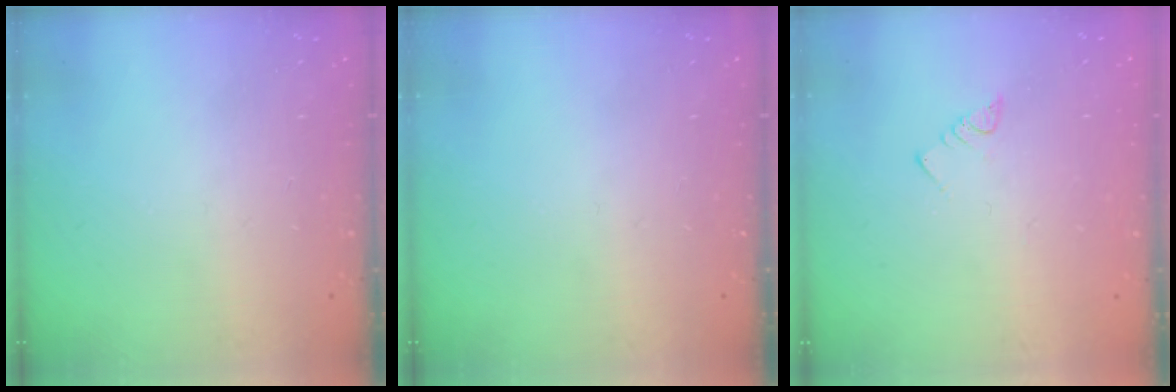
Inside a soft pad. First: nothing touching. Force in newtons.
{"total": 0.0}
{"total": 3.0, "press": 3.0, "slide": 0.2}